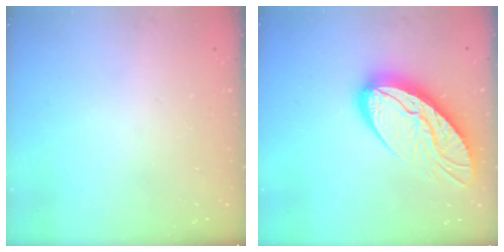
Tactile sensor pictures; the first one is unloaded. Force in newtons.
{"total": 15.5, "press": 15.4, "slide": 1.6}